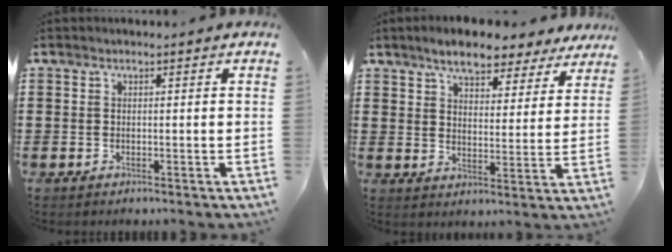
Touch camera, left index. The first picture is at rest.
{"total": 5.9, "force": [5.4, 1.5, 2.1], "torque": [-0.054, -0.017, 0.095]}